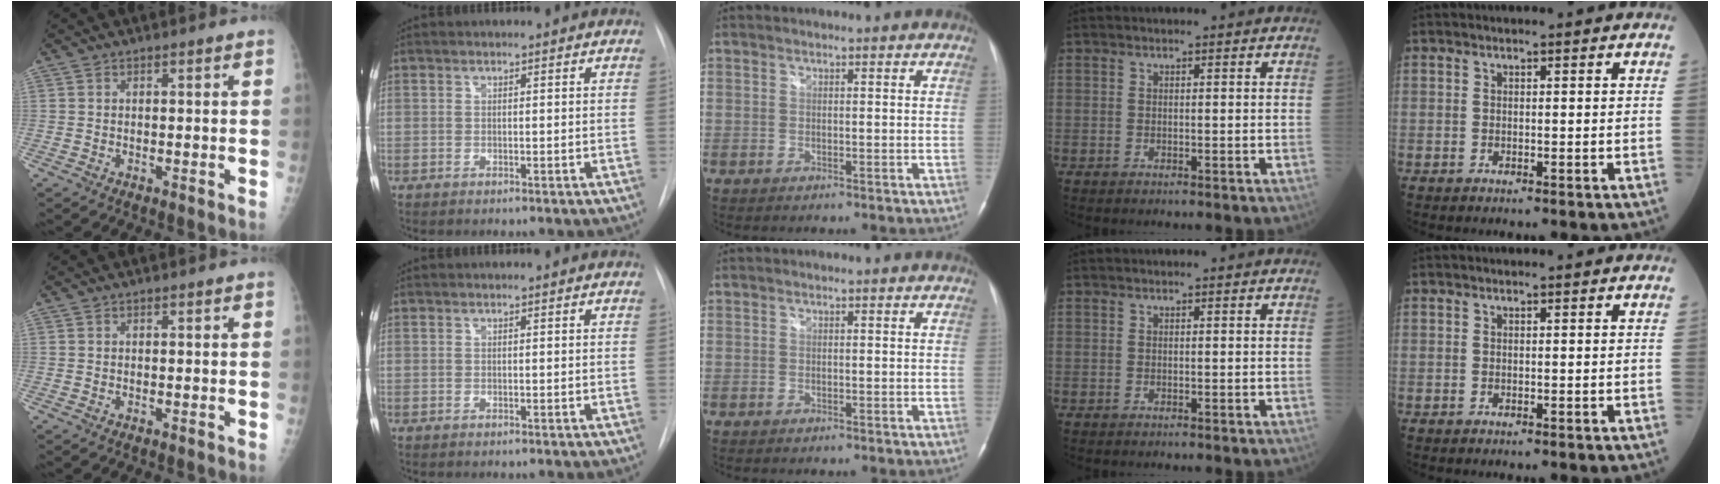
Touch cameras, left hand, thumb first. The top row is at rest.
{}